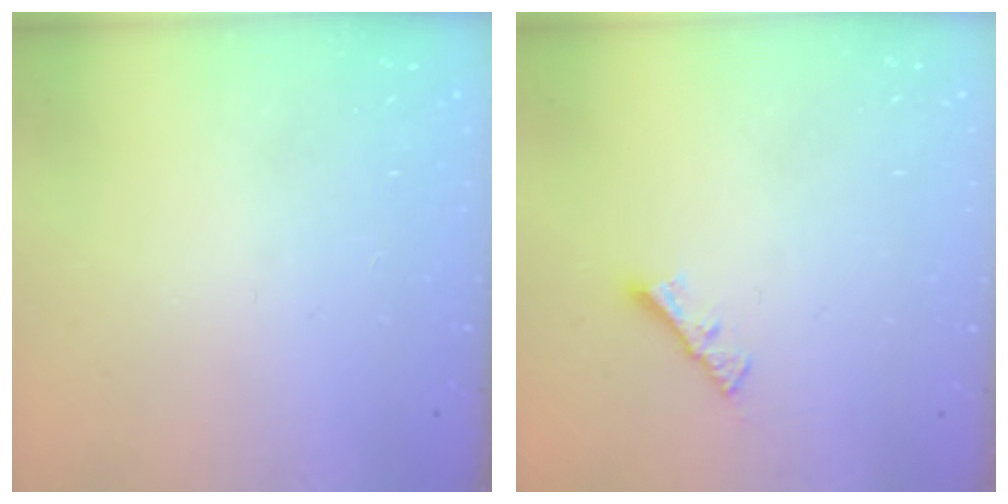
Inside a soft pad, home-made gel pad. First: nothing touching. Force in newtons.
{"total": 4.2, "press": 4.2, "slide": 0.3}